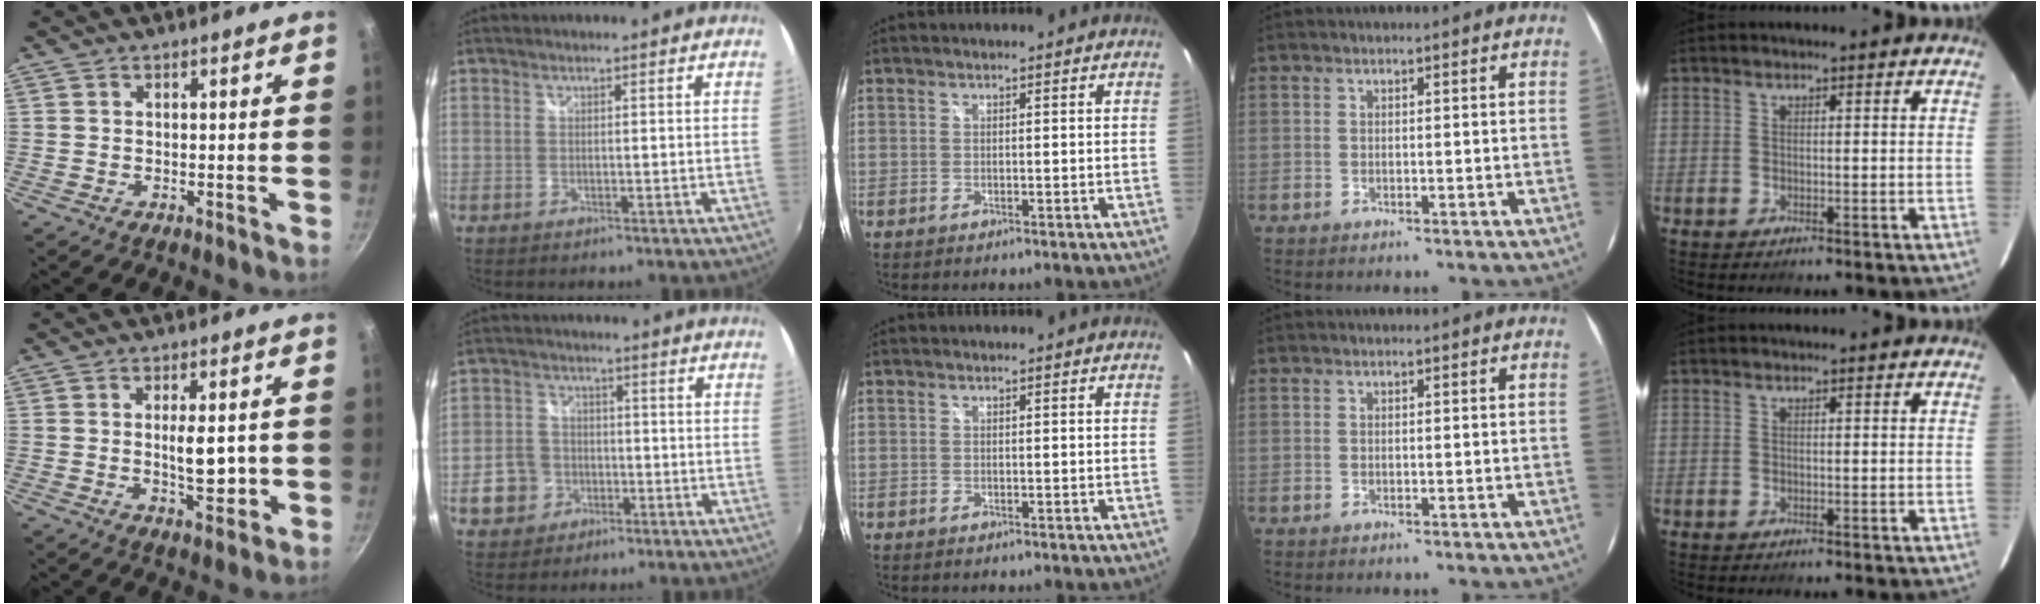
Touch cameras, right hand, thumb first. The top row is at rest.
{"thumb": {"total": 6.4, "force": [-0.1, 2.5, 5.9], "torque": [-0.074, -0.010, 0.003]}, "index": {"total": 7.3, "force": [-2.2, 6.7, 1.9], "torque": [-0.052, 0.012, -0.037]}}